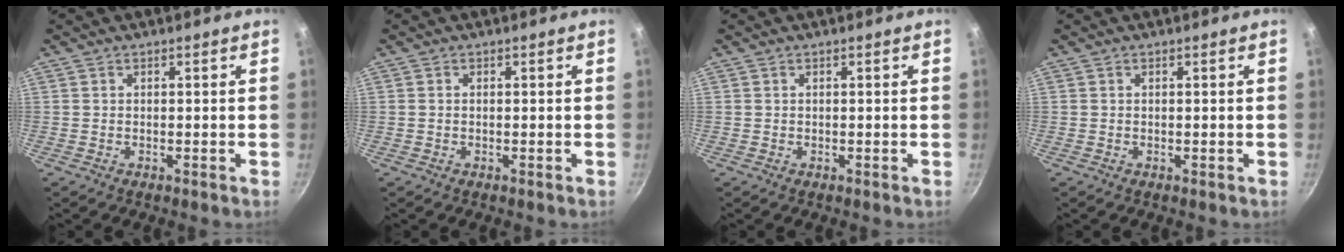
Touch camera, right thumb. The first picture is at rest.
{"total": 0.0}
{"total": 0.0}
{"total": 0.0}